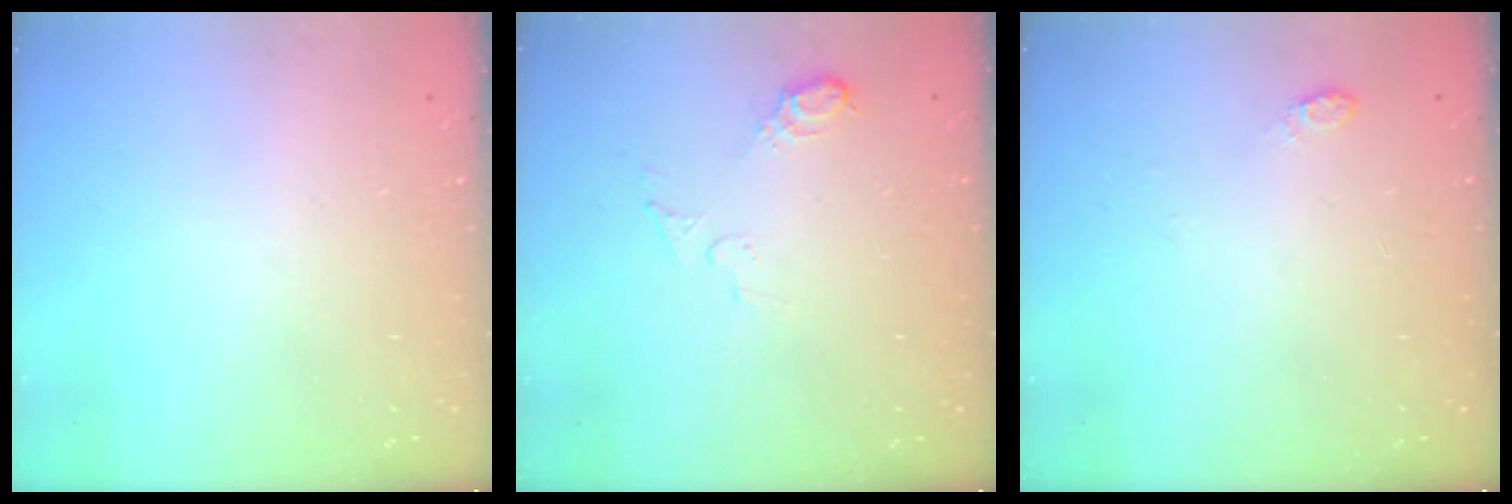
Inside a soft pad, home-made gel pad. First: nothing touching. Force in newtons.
{"total": 5.6, "press": 5.6, "slide": 0.9}
{"total": 3.3, "press": 3.2, "slide": 0.5}